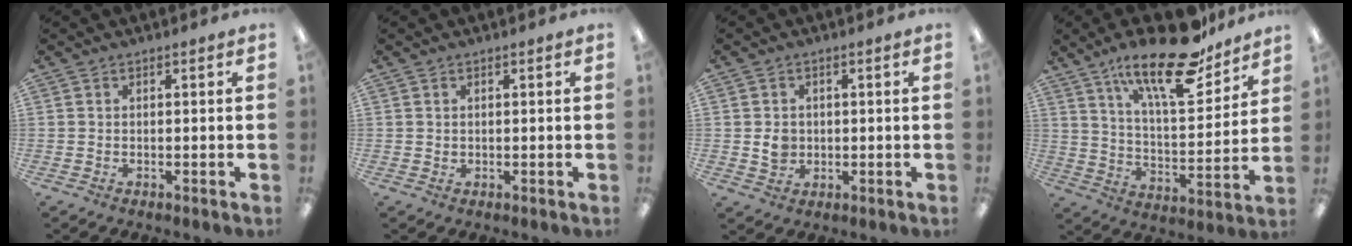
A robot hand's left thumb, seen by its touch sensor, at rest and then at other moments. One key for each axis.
{"total": 0.7, "fx": 0.4, "fy": 0.5, "fz": 0.0, "tx": 0.000, "ty": 0.001, "tz": 0.008}
{"total": 4.0, "fx": 0.2, "fy": 3.5, "fz": 1.9, "tx": -0.021, "ty": 0.000, "tz": 0.002}
{"total": 21.7, "fx": 15.3, "fy": 7.3, "fz": 13.6, "tx": -0.221, "ty": -0.092, "tz": 0.256}